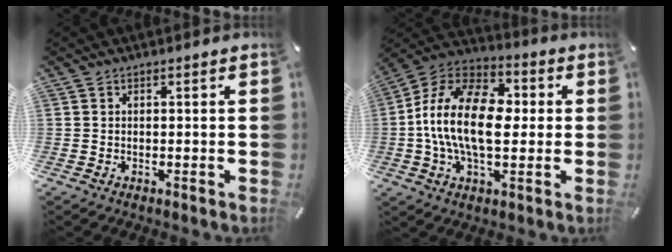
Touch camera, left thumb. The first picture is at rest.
{"total": 18.9, "force": [-0.9, 11.3, 15.0], "torque": [-0.315, 0.007, -0.023]}